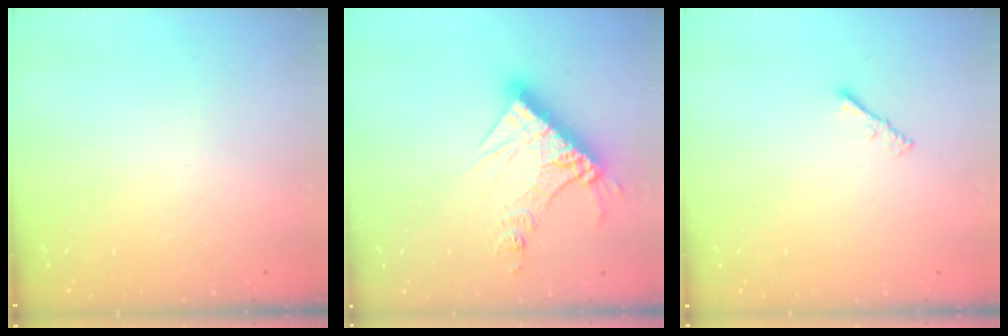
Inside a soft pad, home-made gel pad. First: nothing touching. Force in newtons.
{"total": 14.5, "press": 14.4, "slide": 1.8}
{"total": 1.3, "press": 1.3, "slide": 0.4}